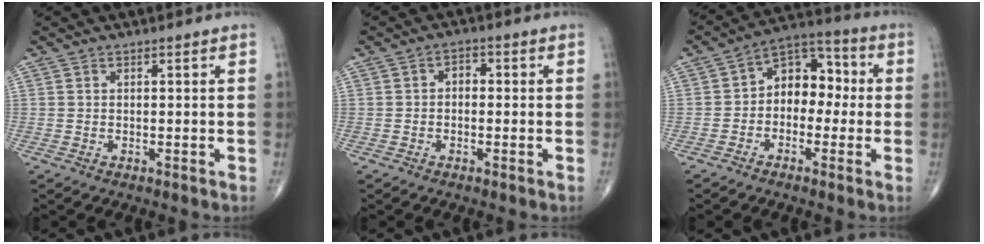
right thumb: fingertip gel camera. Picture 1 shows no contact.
{"total": 2.2, "force": [-0.3, 1.6, 1.5], "torque": [-0.008, 0.009, -0.015]}
{"total": 9.8, "force": [-0.5, 7.0, 6.9], "torque": [-0.061, 0.041, -0.028]}